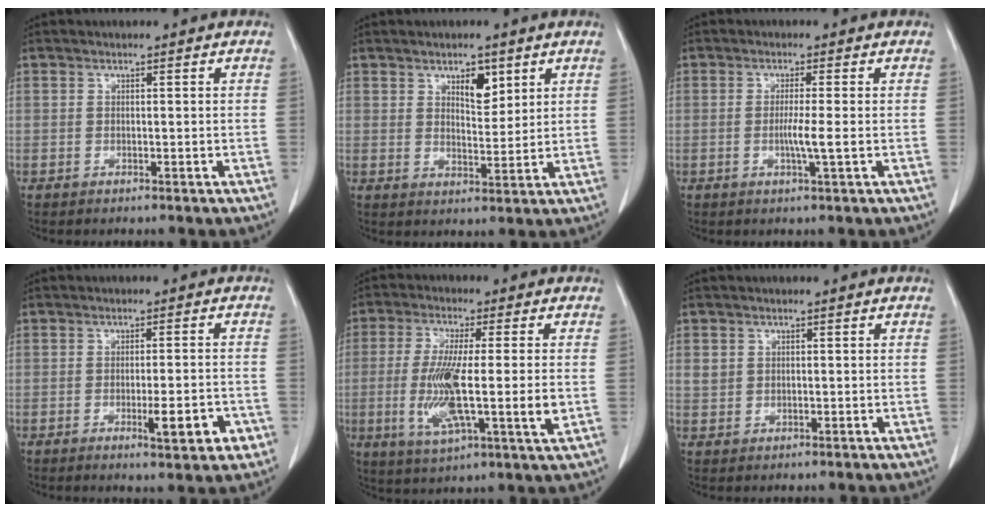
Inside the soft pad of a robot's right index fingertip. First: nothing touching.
{"total": 4.4, "force": [2.5, 1.9, 3.1], "torque": [-0.047, -0.005, 0.042]}
{"total": 3.2, "force": [-0.5, -0.6, 3.1], "torque": [-0.059, -0.006, -0.010]}
{"total": 5.8, "force": [-2.4, 1.0, 5.2], "torque": [-0.070, -0.003, -0.027]}
{"total": 12.8, "force": [-1.6, 1.4, 12.6], "torque": [-0.242, -0.019, -0.030]}
{"total": 2.1, "force": [0.5, 1.8, 0.8], "torque": [-0.017, 0.010, 0.014]}